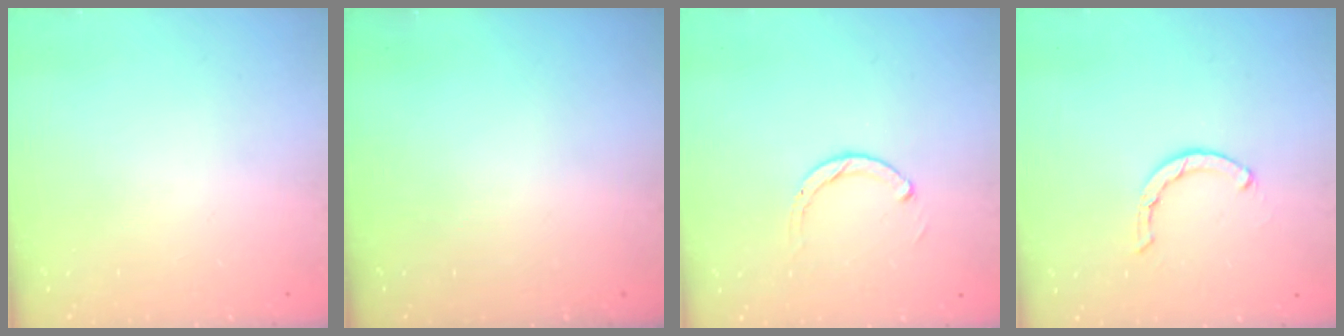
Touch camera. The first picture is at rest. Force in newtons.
{"total": 0.0}
{"total": 2.5, "press": 2.5, "slide": 0.3}
{"total": 2.1, "press": 2.1, "slide": 0.2}